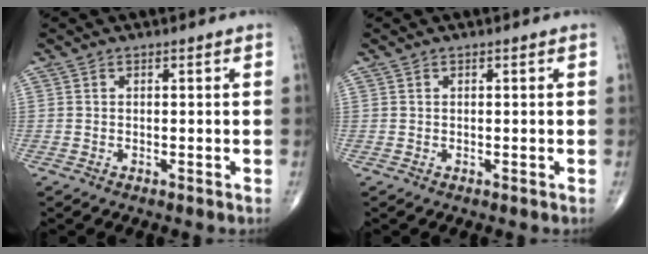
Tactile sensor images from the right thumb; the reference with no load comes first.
{"total": 0.0}